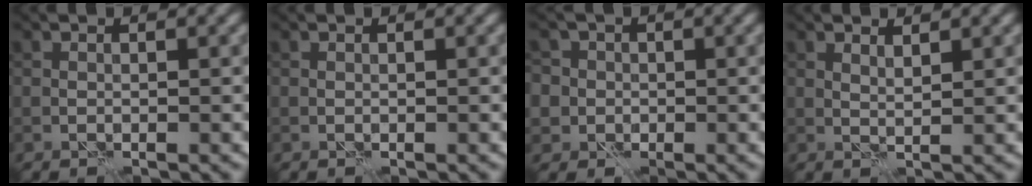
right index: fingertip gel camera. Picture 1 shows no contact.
{"total": 0.0}
{"total": 4.9, "force": [0.6, 4.6, 1.4], "torque": [-0.023, 0.028, -0.015]}
{"total": 1.2, "force": [0.9, 0.1, 0.8], "torque": [-0.016, -0.001, 0.014]}